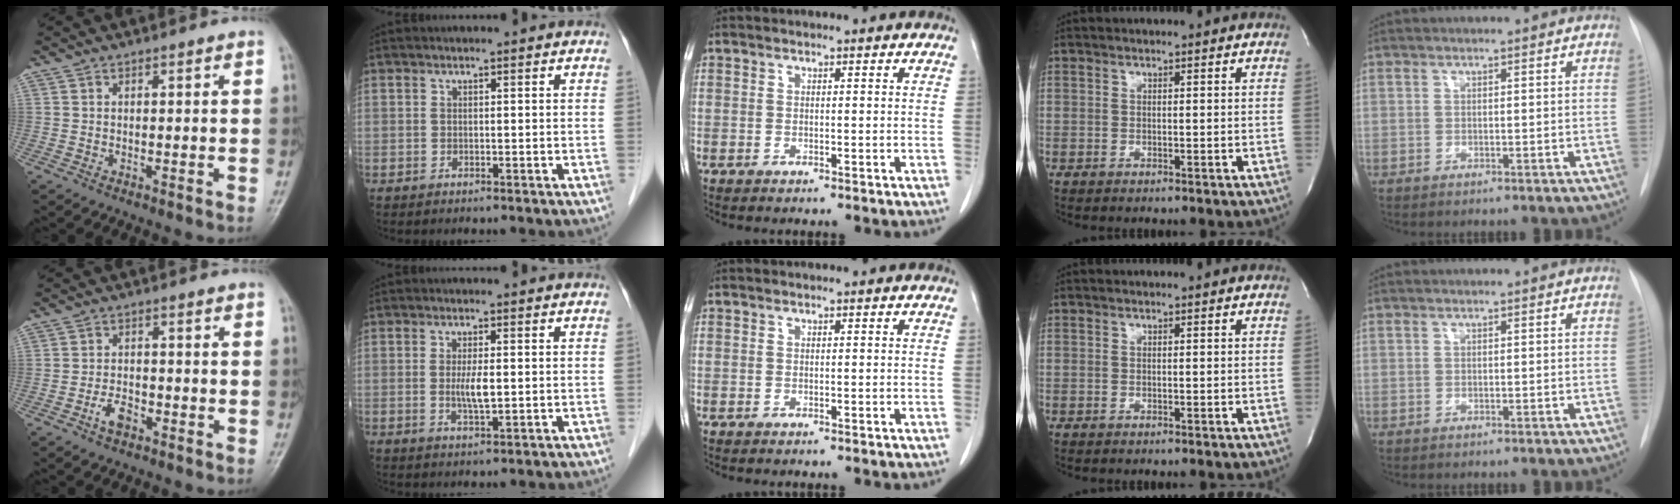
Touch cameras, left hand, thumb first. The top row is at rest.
{"thumb": {"total": 3.4, "force": [-1.9, 1.8, 2.2], "torque": [-0.037, 0.015, -0.034]}, "index": {"total": 3.2, "force": [0.0, 0.6, 3.2], "torque": [-0.064, -0.005, 0.003]}}